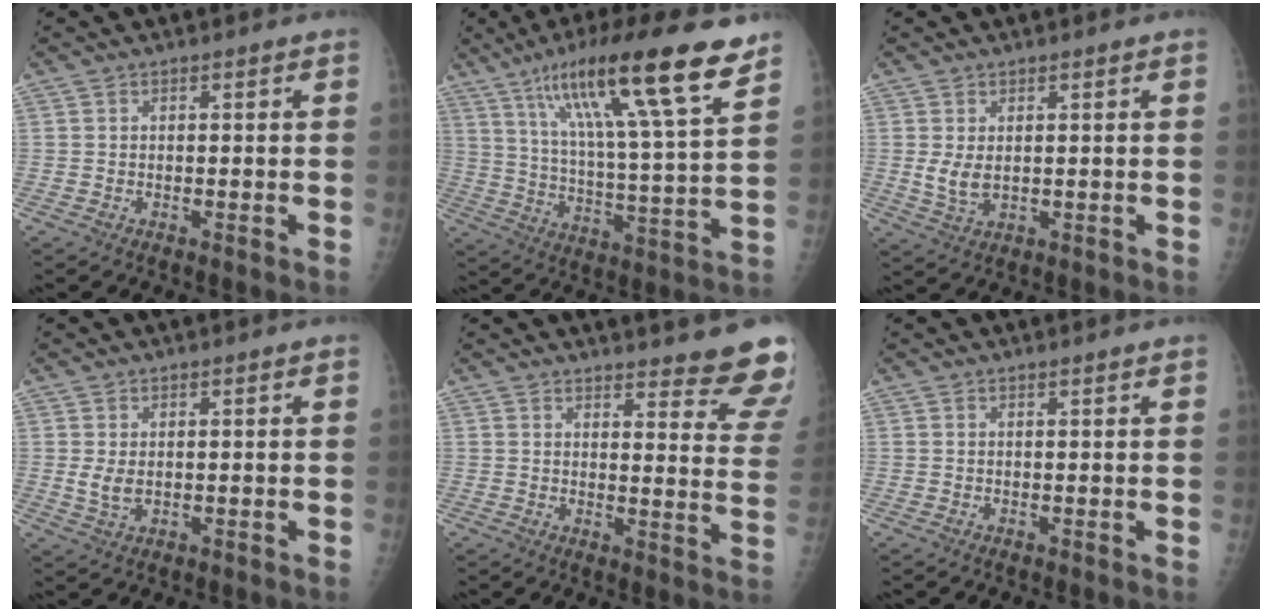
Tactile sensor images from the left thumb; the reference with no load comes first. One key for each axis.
{"total": 22.9, "fx": 13.8, "fy": 3.2, "fz": 17.9, "tx": -0.284, "ty": -0.037, "tz": 0.231}
{"total": 3.8, "fx": 0.6, "fy": 2.2, "fz": 3.0, "tx": -0.056, "ty": -0.009, "tz": 0.019}
{"total": 3.0, "fx": 0.4, "fy": 1.7, "fz": 2.4, "tx": -0.043, "ty": -0.006, "tz": 0.015}
{"total": 15.4, "fx": 14.4, "fy": 2.2, "fz": 5.2, "tx": -0.026, "ty": -0.135, "tz": 0.148}
{"total": 0.7, "fx": 0.6, "fy": -0.1, "fz": 0.3, "tx": -0.008, "ty": -0.001, "tz": 0.013}